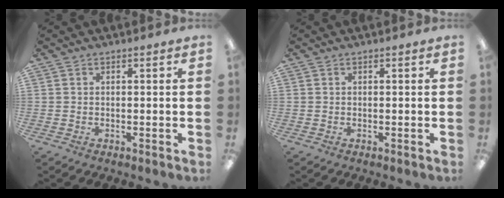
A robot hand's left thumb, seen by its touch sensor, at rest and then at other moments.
{"total": 0.0}